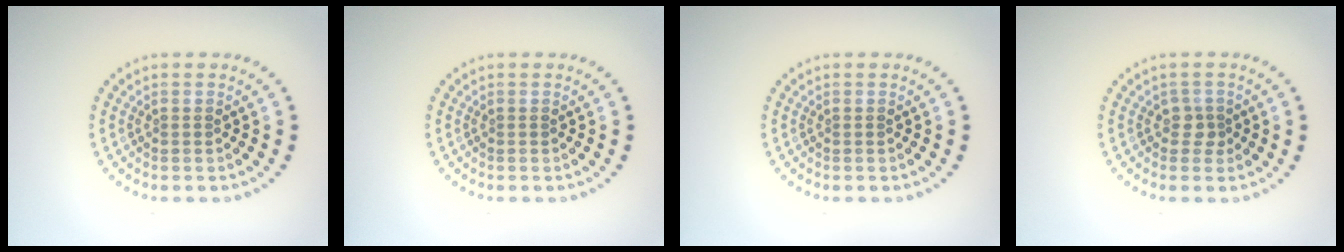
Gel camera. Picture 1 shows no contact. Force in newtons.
{"total": 0.0}
{"total": 0.0}
{"total": 1.4, "press": 1.1, "slide": 0.8}